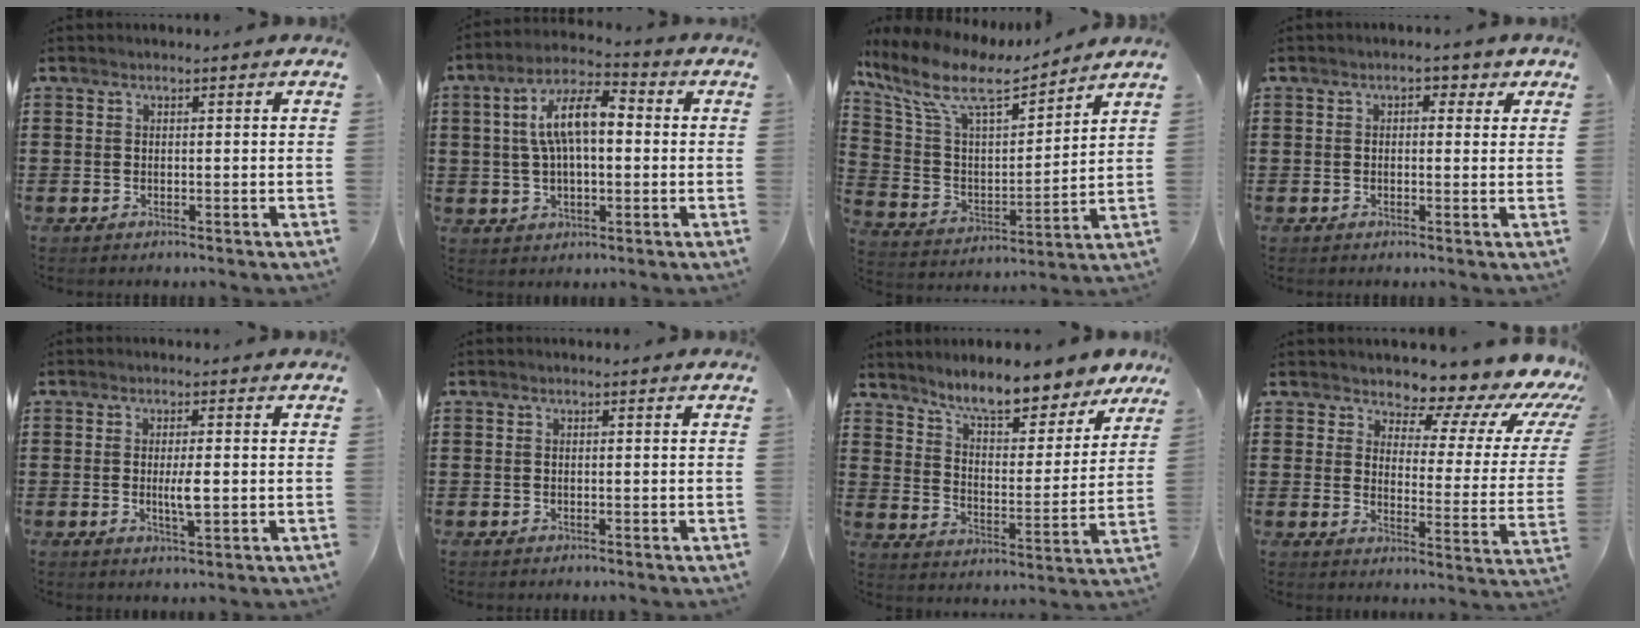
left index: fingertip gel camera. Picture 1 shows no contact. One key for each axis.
{"total": 10.3, "fx": 2.1, "fy": 4.2, "fz": 9.2, "tx": -0.197, "ty": 0.010, "tz": 0.028}
{"total": 10.9, "fx": 8.3, "fy": 3.2, "fz": 6.4, "tx": -0.157, "ty": -0.044, "tz": 0.142}
{"total": 2.2, "fx": 0.8, "fy": 1.3, "fz": 1.6, "tx": -0.021, "ty": 0.004, "tz": 0.005}
{"total": 3.3, "fx": -0.2, "fy": 0.7, "fz": 3.2, "tx": -0.057, "ty": -0.002, "tz": -0.005}
{"total": 0.0}
{"total": 8.5, "fx": 7.7, "fy": 0.6, "fz": 3.5, "tx": -0.080, "ty": -0.050, "tz": 0.132}
{"total": 6.5, "fx": 5.3, "fy": 2.6, "fz": 2.8, "tx": -0.053, "ty": -0.045, "tz": 0.085}